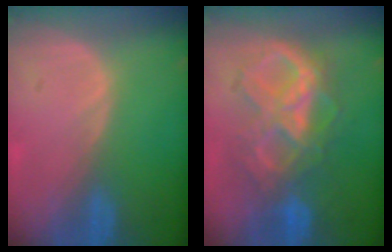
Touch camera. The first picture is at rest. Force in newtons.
{"total": 9.6, "press": 9.5, "slide": 1.0}